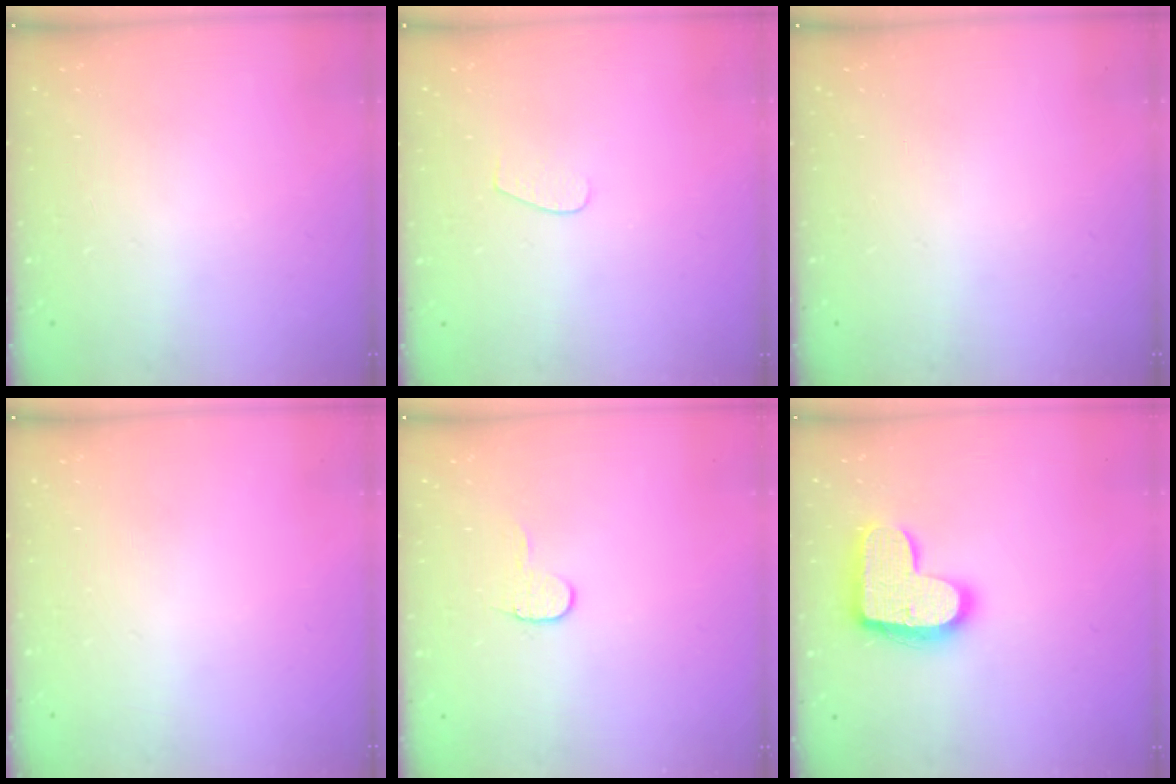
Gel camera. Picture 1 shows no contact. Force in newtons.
{"total": 3.4, "press": 3.4, "slide": 0.3}
{"total": 0.0}
{"total": 0.0}
{"total": 5.7, "press": 5.7, "slide": 0.5}
{"total": 16.6, "press": 16.5, "slide": 0.9}